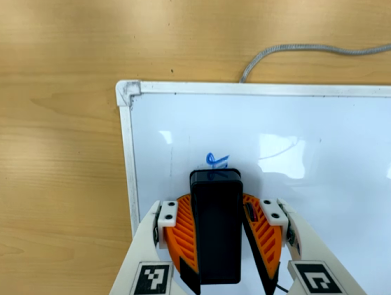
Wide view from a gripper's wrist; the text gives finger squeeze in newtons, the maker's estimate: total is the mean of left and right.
{"total": 14.5, "left": 16.9, "right": 12.0}